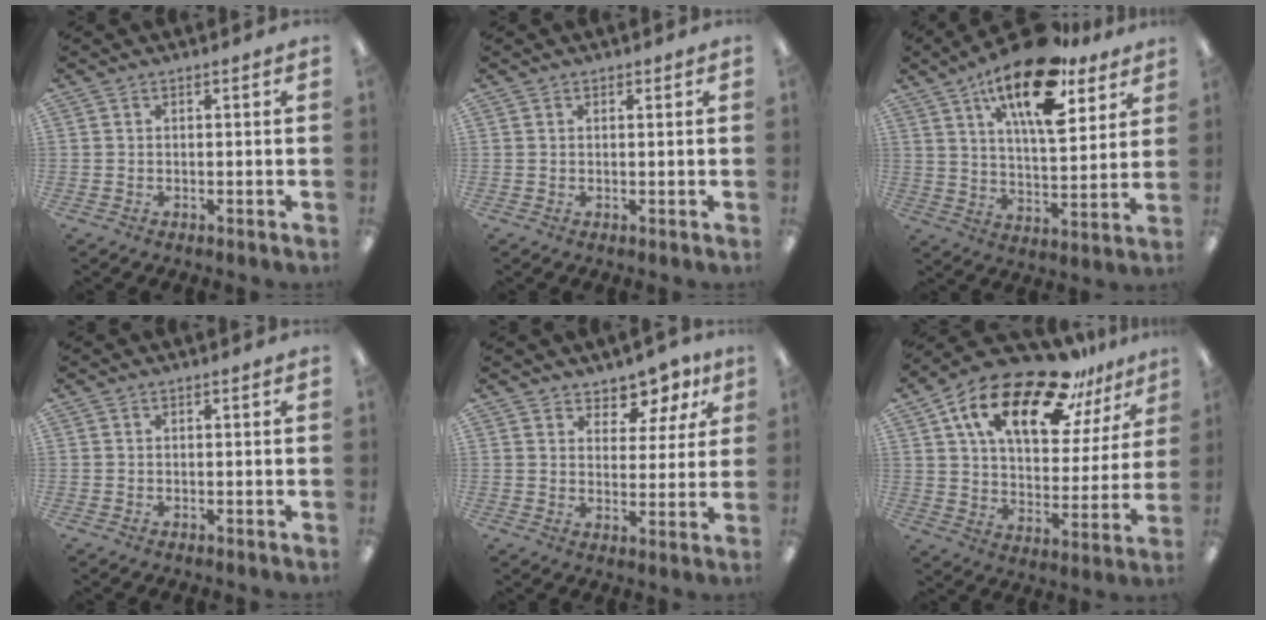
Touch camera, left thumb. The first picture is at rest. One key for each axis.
{"total": 0.6, "fx": 0.5, "fy": 0.4, "fz": 0.1, "tx": 0.005, "ty": -0.002, "tz": 0.007}
{"total": 20.2, "fx": 12.5, "fy": 8.2, "fz": 13.7, "tx": -0.223, "ty": -0.061, "tz": 0.206}
{"total": 0.0}
{"total": 7.5, "fx": 6.3, "fy": 3.6, "fz": 1.6, "tx": -0.025, "ty": -0.047, "tz": 0.115}
{"total": 21.5, "fx": 13.8, "fy": 9.3, "fz": 13.5, "tx": -0.240, "ty": -0.072, "tz": 0.238}